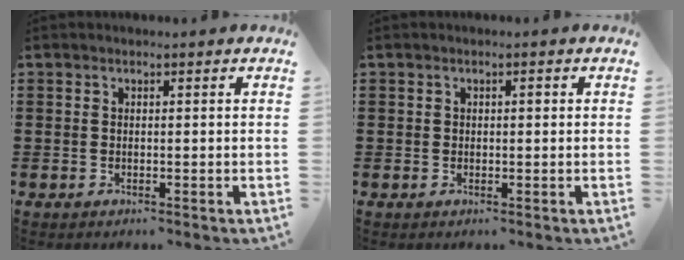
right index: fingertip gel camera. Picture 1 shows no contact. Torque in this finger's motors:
{"motor_torque": [-0.17, 0.21, 0.02, 0.00]}